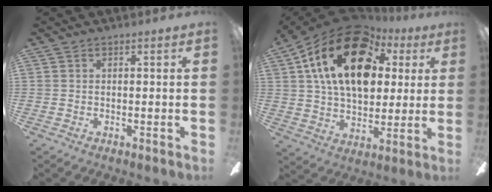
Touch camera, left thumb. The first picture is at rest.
{"total": 23.6, "force": [8.9, 14.4, 16.4], "torque": [-0.299, -0.023, 0.149]}